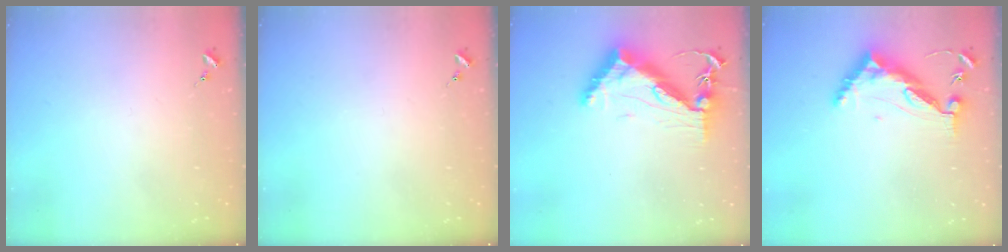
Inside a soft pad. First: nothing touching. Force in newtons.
{"total": 0.0}
{"total": 13.5, "press": 13.4, "slide": 1.2}
{"total": 10.6, "press": 10.5, "slide": 0.9}